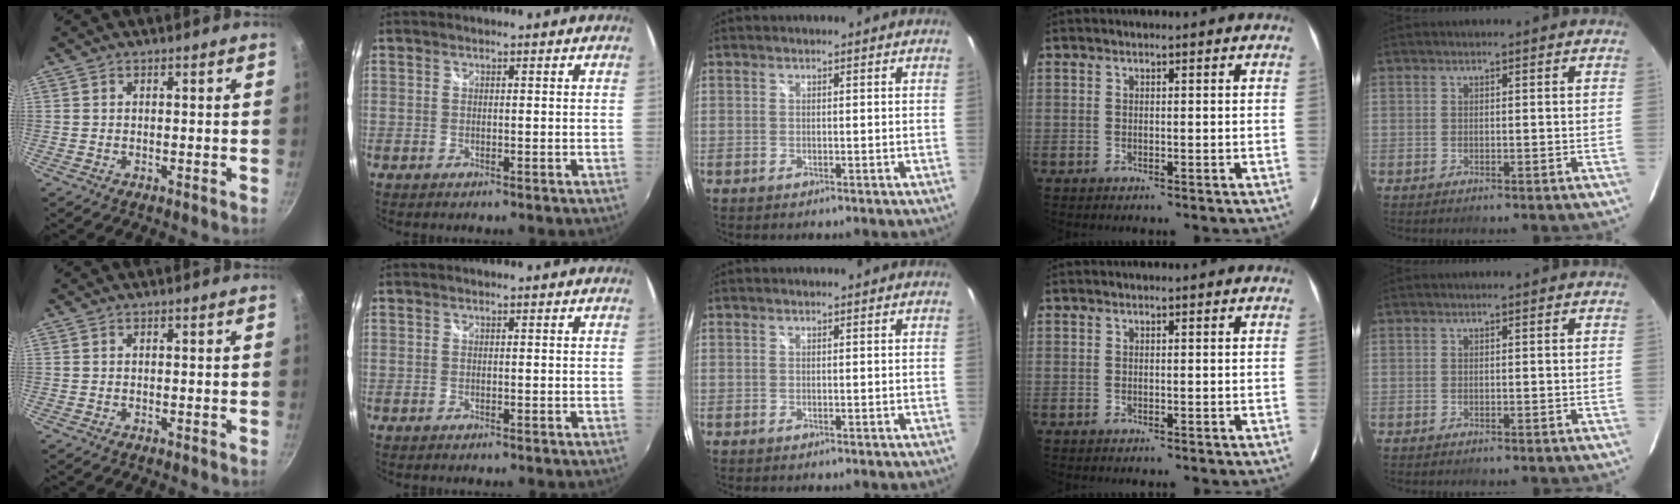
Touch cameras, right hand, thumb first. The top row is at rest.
{}